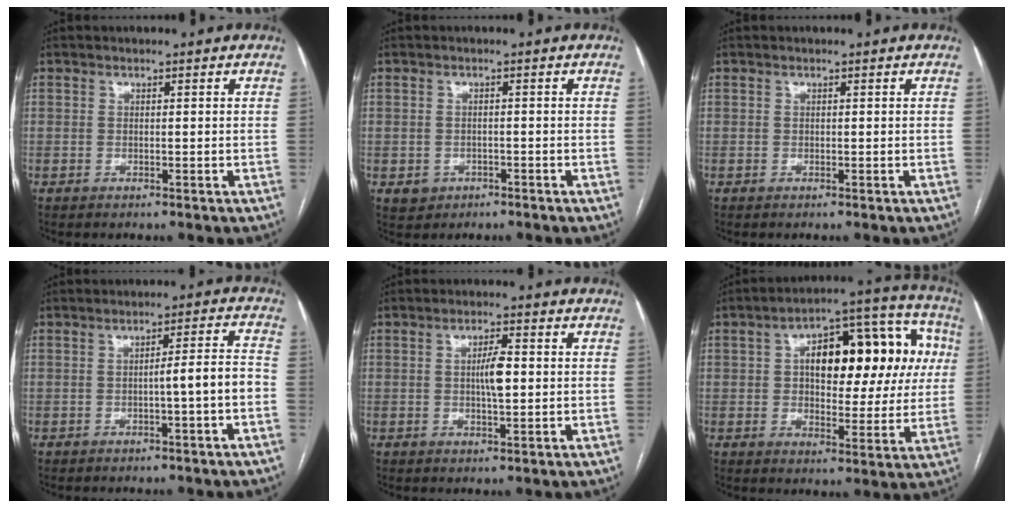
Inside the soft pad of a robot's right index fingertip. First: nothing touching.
{"total": 2.3, "force": [-1.2, 1.9, 0.4], "torque": [-0.004, 0.007, -0.012]}
{"total": 0.0}
{"total": 6.7, "force": [-2.3, -0.7, 6.3], "torque": [-0.085, 0.021, -0.032]}
{"total": 4.0, "force": [0.1, 0.7, 3.9], "torque": [-0.068, 0.002, 0.002]}
{"total": 18.7, "force": [3.6, 8.4, 16.4], "torque": [-0.215, 0.055, 0.051]}